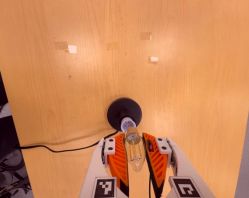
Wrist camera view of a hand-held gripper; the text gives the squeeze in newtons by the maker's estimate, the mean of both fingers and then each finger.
{"total": 19.9, "left": 21.3, "right": 18.6}